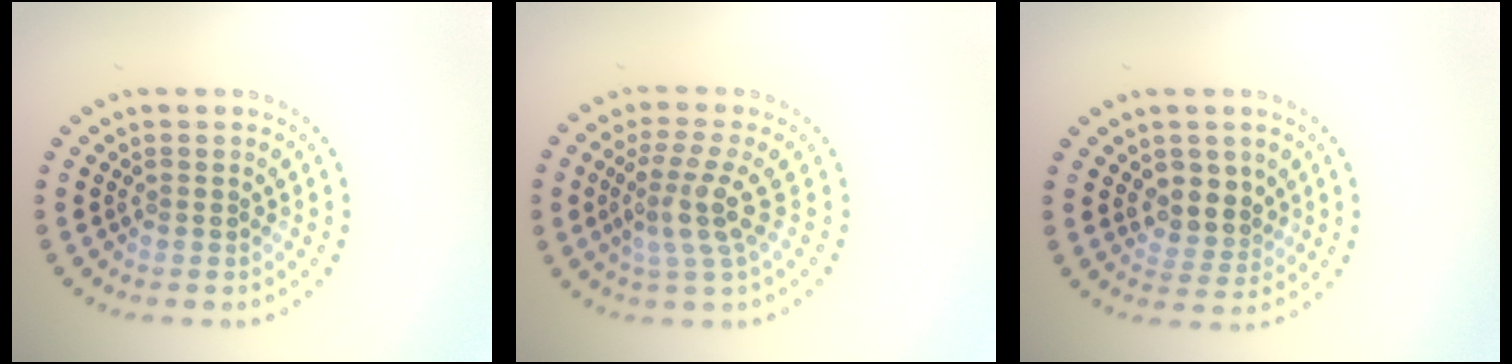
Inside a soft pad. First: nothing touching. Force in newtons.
{"total": 3.8, "press": 2.8, "slide": 2.5}
{"total": 3.1, "press": 2.7, "slide": 1.6}